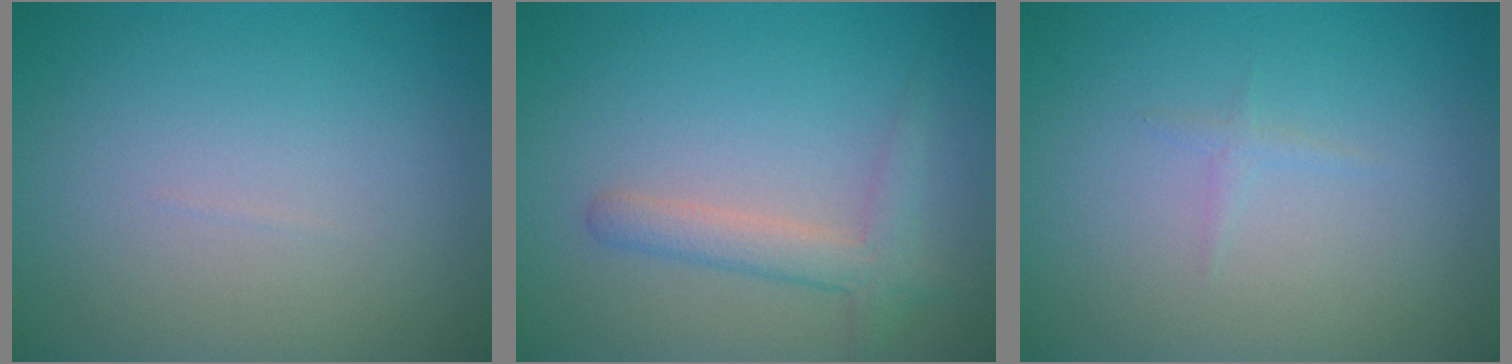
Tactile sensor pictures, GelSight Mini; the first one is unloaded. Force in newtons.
{"total": 2.6, "press": 2.6, "slide": 0.2}
{"total": 1.0, "press": 0.9, "slide": 0.2}